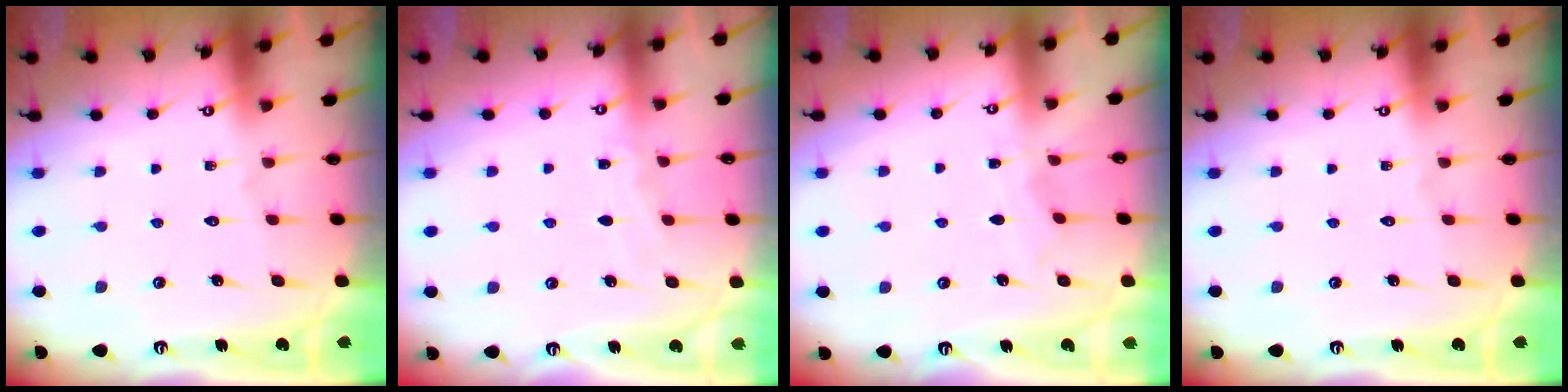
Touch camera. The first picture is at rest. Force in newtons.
{"total": 4.1, "press": 4.0, "slide": 0.6}
{"total": 3.2, "press": 3.2, "slide": 0.5}
{"total": 0.0}